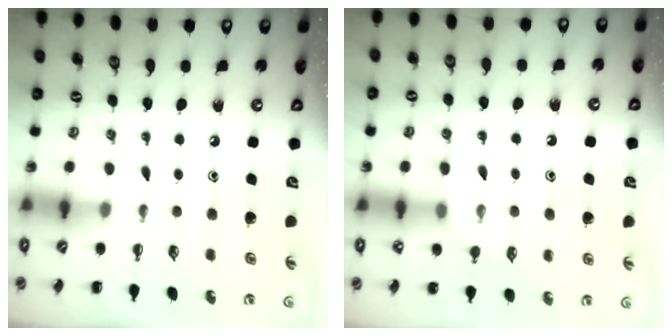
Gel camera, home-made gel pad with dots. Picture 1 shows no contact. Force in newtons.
{"total": 6.3, "press": 6.3, "slide": 0.5}